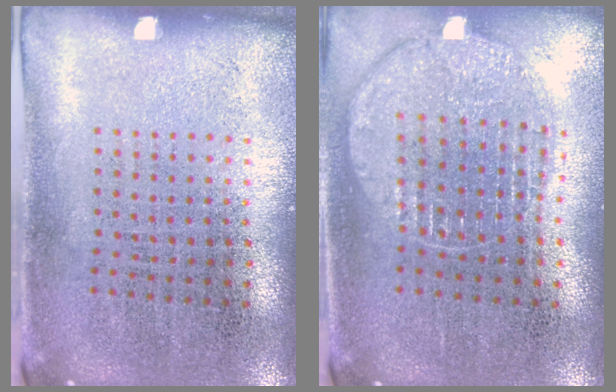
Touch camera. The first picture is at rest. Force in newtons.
{"total": 1.0, "press": 1.0, "slide": 0.1}